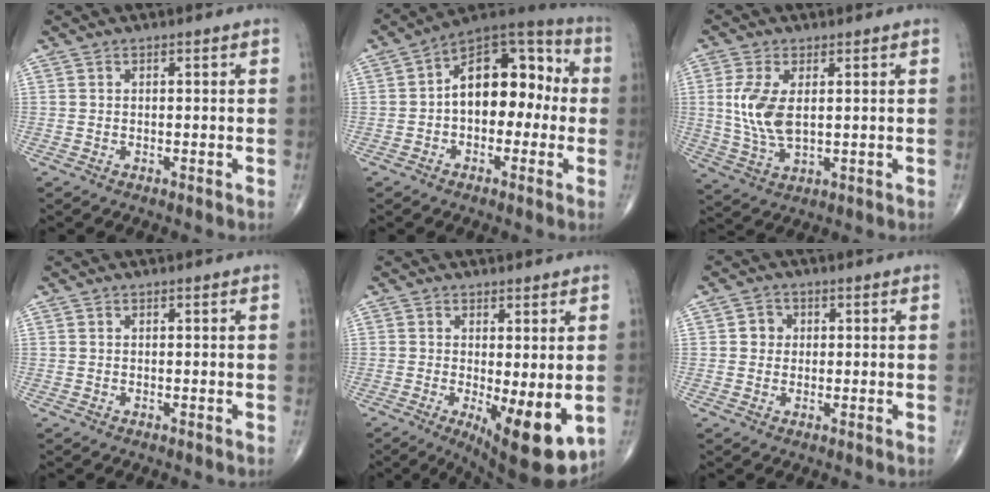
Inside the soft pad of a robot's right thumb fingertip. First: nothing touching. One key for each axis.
{"total": 15.0, "fx": -0.2, "fy": 9.4, "fz": 11.8, "tx": -0.138, "ty": 0.049, "tz": -0.018}
{"total": 8.6, "fx": 1.2, "fy": 4.3, "fz": 7.4, "tx": -0.163, "ty": -0.009, "tz": 0.033}
{"total": 0.0}
{"total": 11.2, "fx": -2.4, "fy": 3.6, "fz": 10.4, "tx": -0.146, "ty": -0.026, "tz": -0.024}
{"total": 2.7, "fx": 0.3, "fy": 2.6, "fz": 0.9, "tx": 0.004, "ty": 0.005, "tz": 0.000}